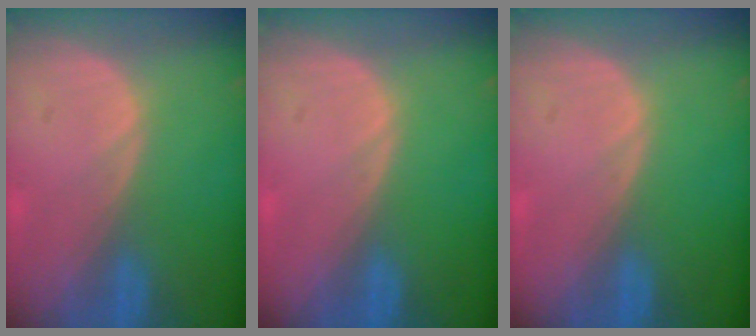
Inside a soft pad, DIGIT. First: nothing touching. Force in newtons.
{"total": 0.0}
{"total": 0.0}